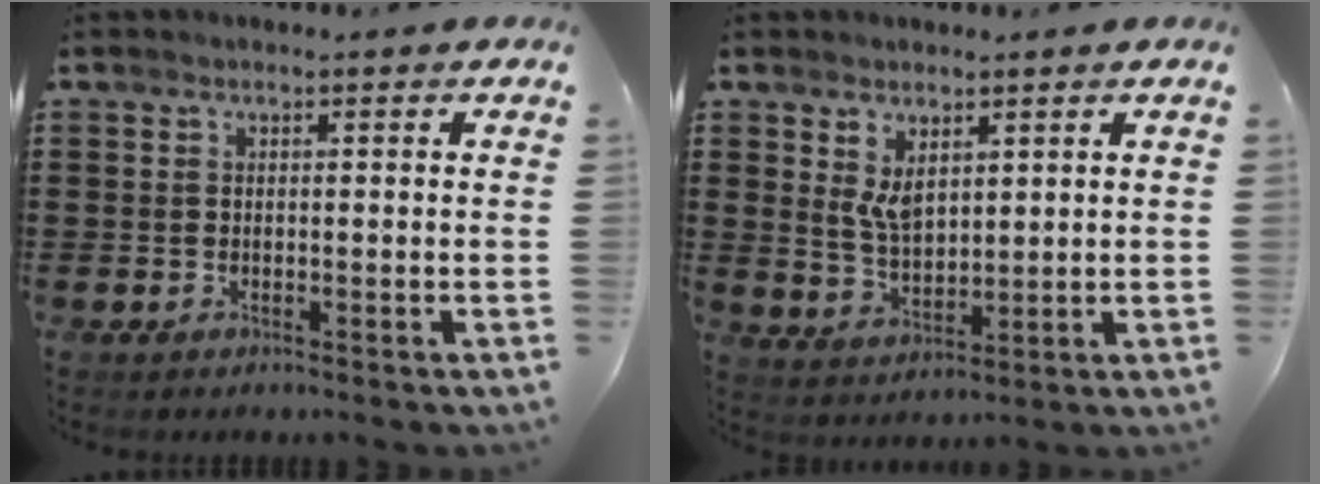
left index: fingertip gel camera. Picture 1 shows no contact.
{"total": 4.5, "force": [2.5, 2.5, 2.8], "torque": [-0.055, -0.001, 0.045]}